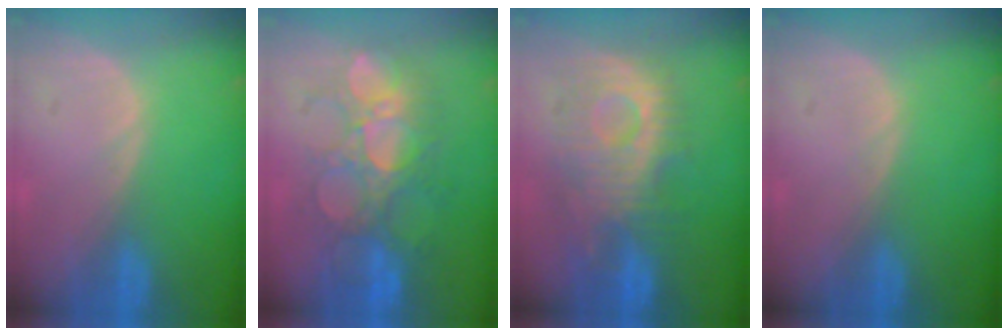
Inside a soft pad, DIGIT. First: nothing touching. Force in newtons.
{"total": 9.8, "press": 9.2, "slide": 3.4}
{"total": 10.2, "press": 9.9, "slide": 2.6}
{"total": 0.0}